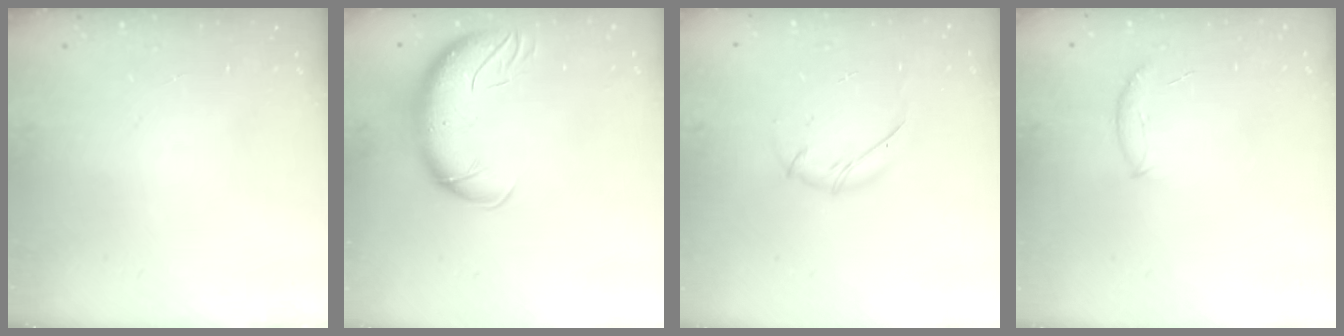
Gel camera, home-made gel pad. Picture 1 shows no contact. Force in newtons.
{"total": 13.7, "press": 13.2, "slide": 3.6}
{"total": 5.5, "press": 5.4, "slide": 1.2}
{"total": 6.0, "press": 5.9, "slide": 1.3}